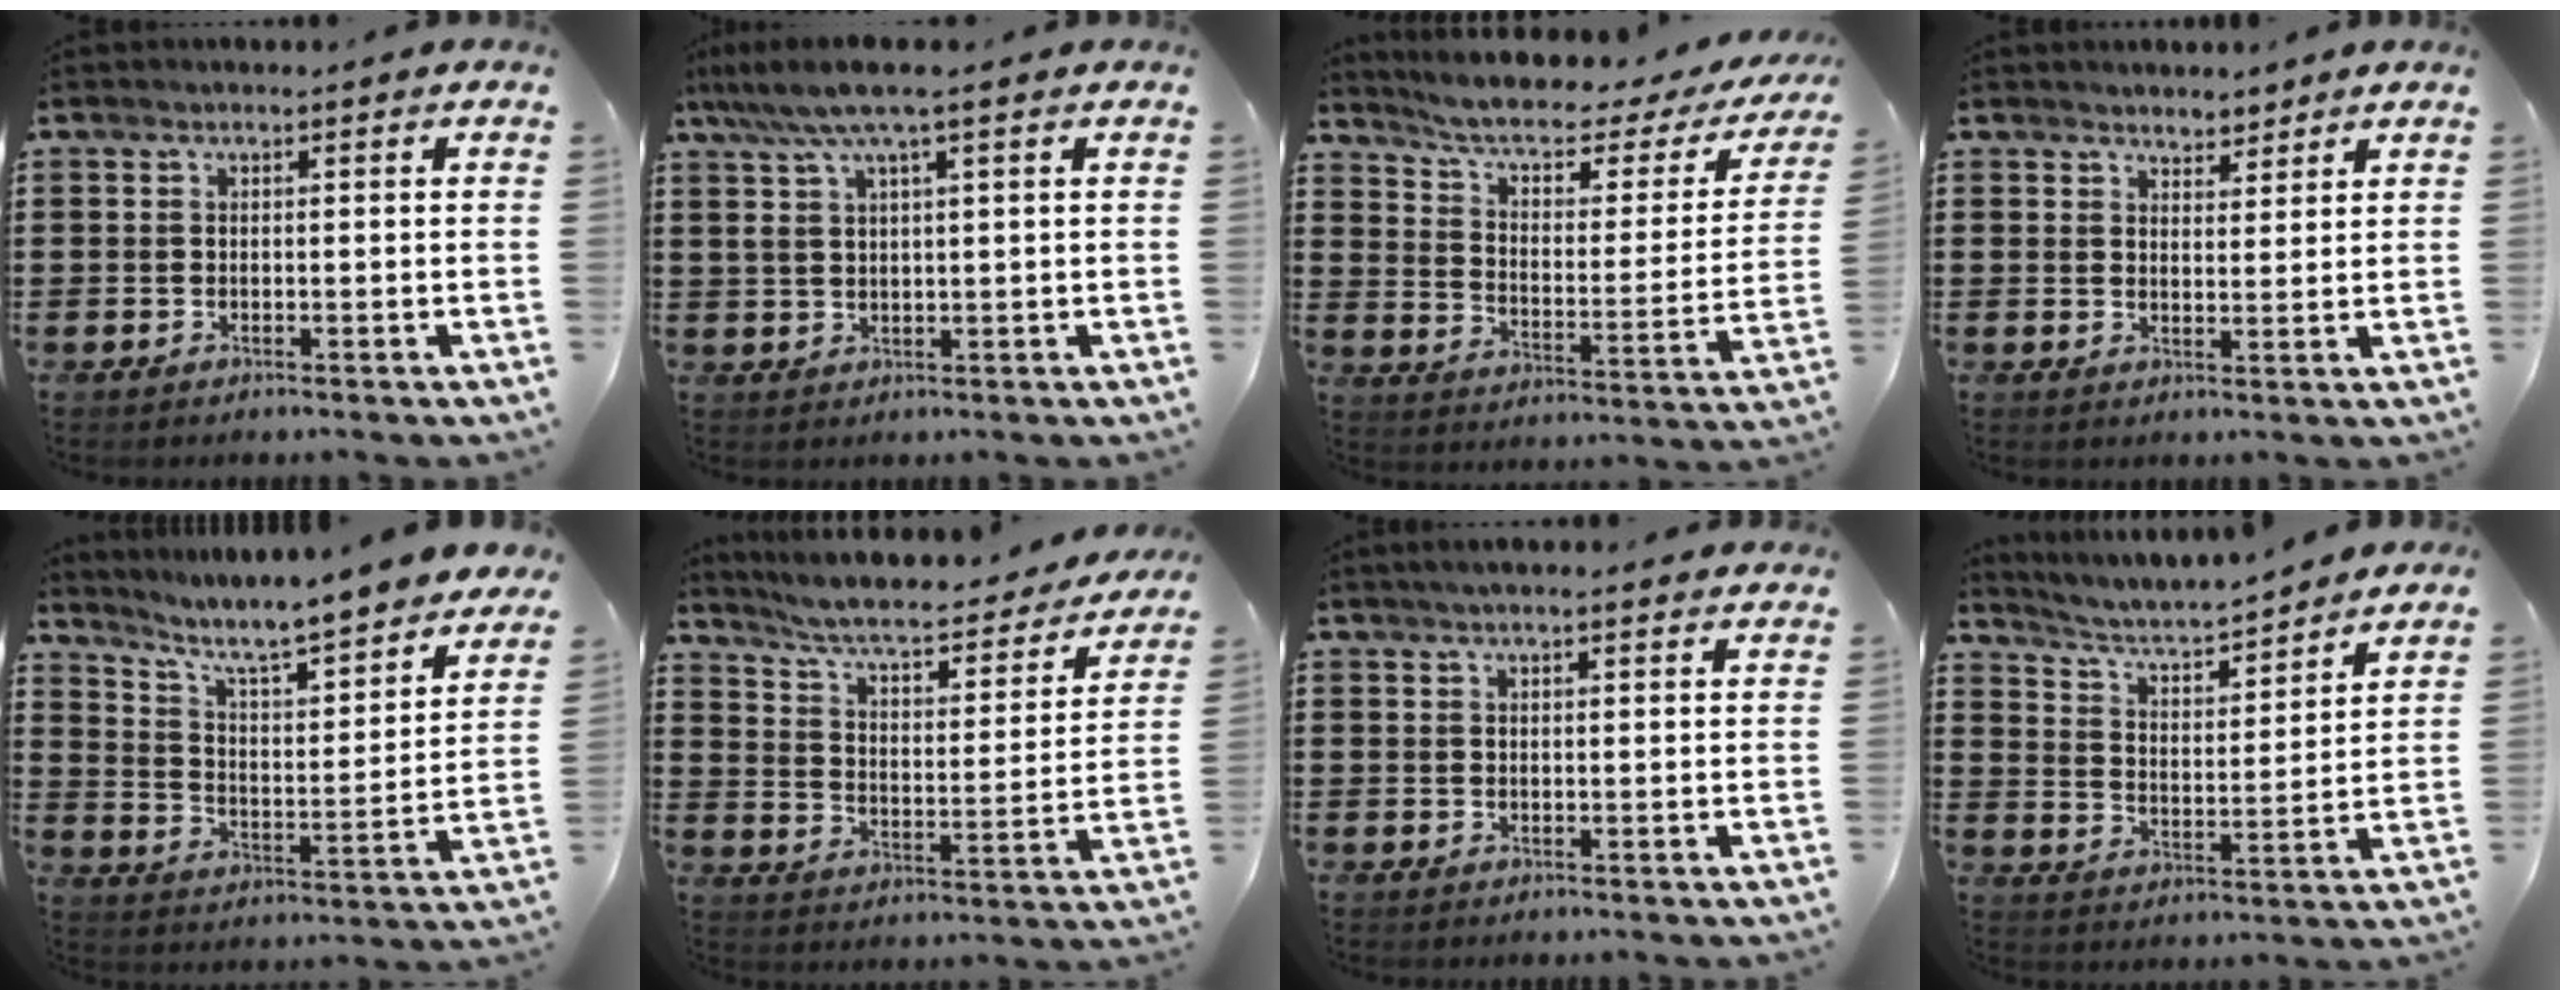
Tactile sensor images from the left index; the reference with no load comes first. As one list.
[{"total": 5.6, "force": [3.1, 0.6, 4.6], "torque": [-0.104, -0.002, 0.050]}, {"total": 5.5, "force": [4.0, 1.4, 3.4], "torque": [-0.087, -0.027, 0.061]}, {"total": 2.9, "force": [2.7, 1.1, -0.2], "torque": [-0.005, 0.000, 0.053]}, {"total": 6.9, "force": [6.1, 0.1, 3.1], "torque": [-0.089, -0.057, 0.096]}, {"total": 6.4, "force": [5.5, 0.7, 3.1], "torque": [-0.086, -0.042, 0.089]}, {"total": 2.0, "force": [1.7, 0.3, 1.1], "torque": [-0.023, 0.005, 0.032]}, {"total": 4.3, "force": [4.0, 0.6, 1.5], "torque": [-0.050, -0.030, 0.061]}]